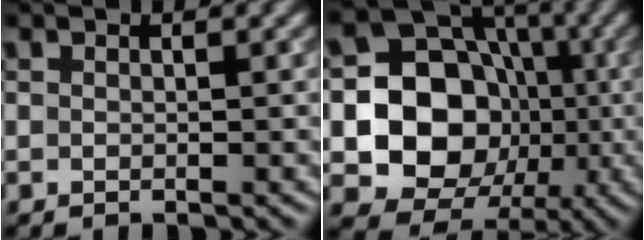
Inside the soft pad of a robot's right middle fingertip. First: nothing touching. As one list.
[{"total": 13.1, "force": [-1.9, 11.1, 6.6], "torque": [-0.092, -0.010, -0.062]}]